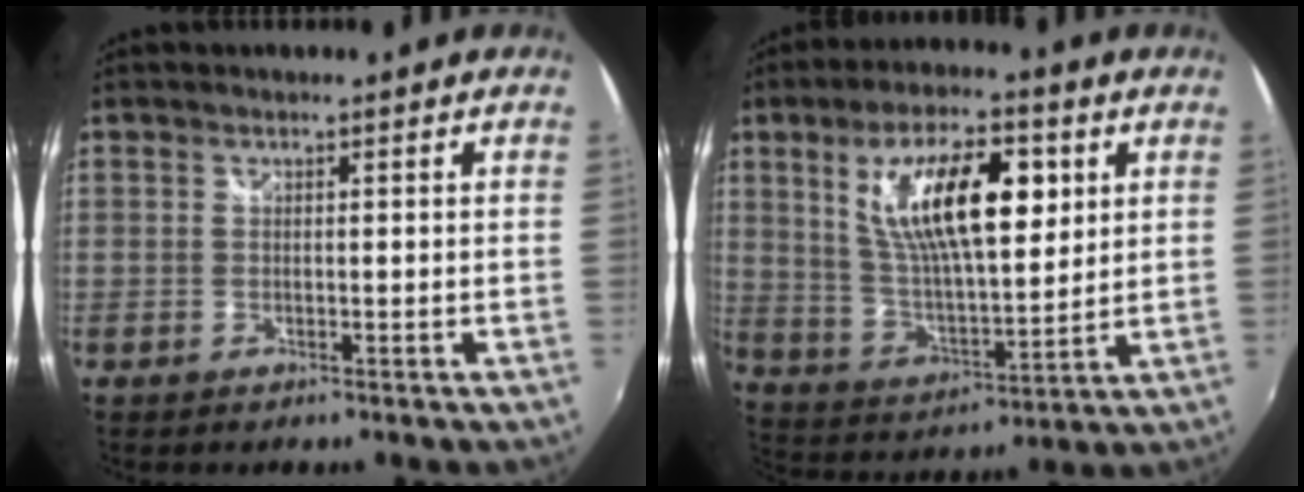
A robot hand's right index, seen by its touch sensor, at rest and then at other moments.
{"total": 17.5, "force": [6.1, 6.3, 15.1], "torque": [-0.265, 0.010, 0.115]}